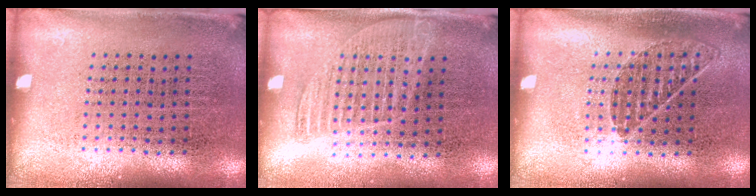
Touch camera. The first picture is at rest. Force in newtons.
{"total": 1.0, "press": 0.9, "slide": 0.5}
{"total": 0.8, "press": 0.8, "slide": 0.2}